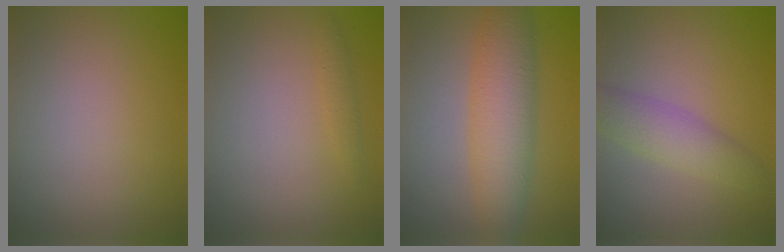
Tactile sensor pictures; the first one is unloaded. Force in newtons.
{"total": 0.9, "press": 0.9, "slide": 0.0}
{"total": 5.8, "press": 5.8, "slide": 0.0}
{"total": 3.5, "press": 3.5, "slide": 0.1}